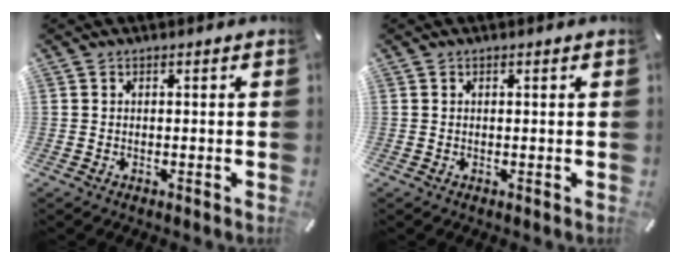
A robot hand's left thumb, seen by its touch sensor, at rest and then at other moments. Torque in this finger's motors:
{"motor_torque": [0.06, 0.22, 0.06, -0.15, 0.02]}